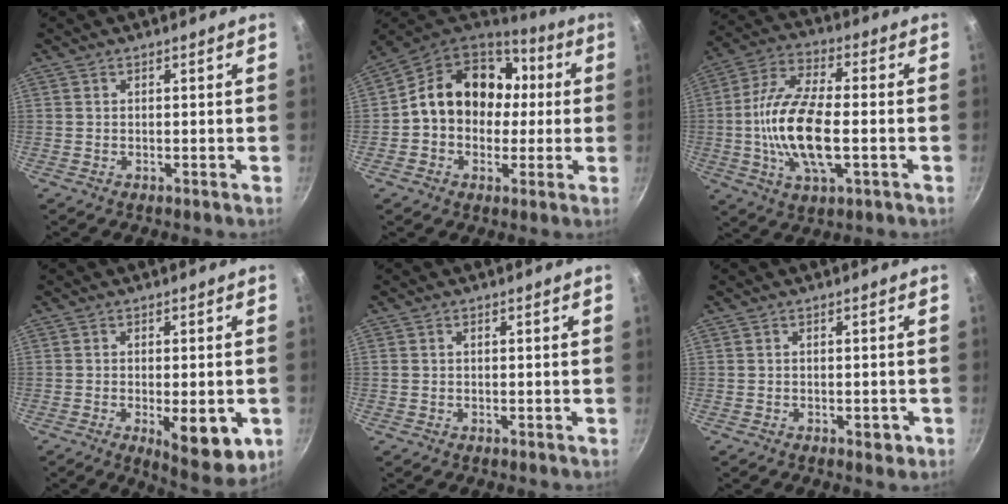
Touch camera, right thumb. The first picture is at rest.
{"total": 17.1, "force": [0.2, 13.5, 10.5], "torque": [-0.131, 0.044, -0.003]}
{"total": 16.6, "force": [-2.1, 6.9, 15.0], "torque": [-0.301, 0.016, -0.040]}
{"total": 10.8, "force": [-3.2, 4.1, 9.5], "torque": [-0.115, -0.014, -0.036]}
{"total": 0.7, "force": [0.1, 0.5, 0.4], "torque": [-0.010, 0.004, 0.004]}
{"total": 1.9, "force": [-0.8, 1.0, 1.5], "torque": [-0.012, 0.002, -0.009]}